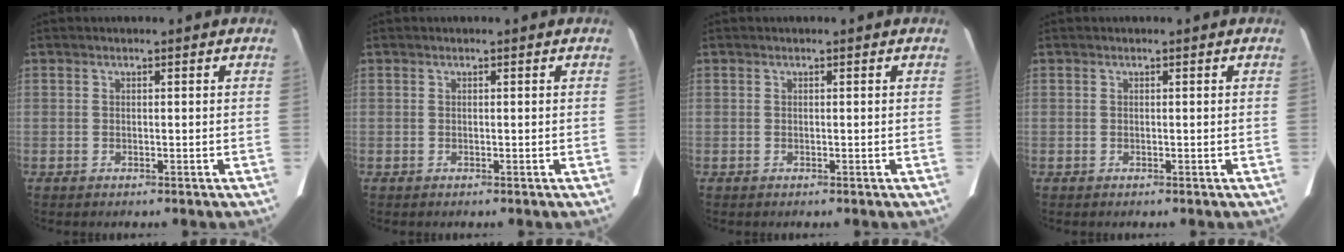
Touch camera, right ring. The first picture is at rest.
{"total": 0.0}
{"total": 0.0}
{"total": 0.0}